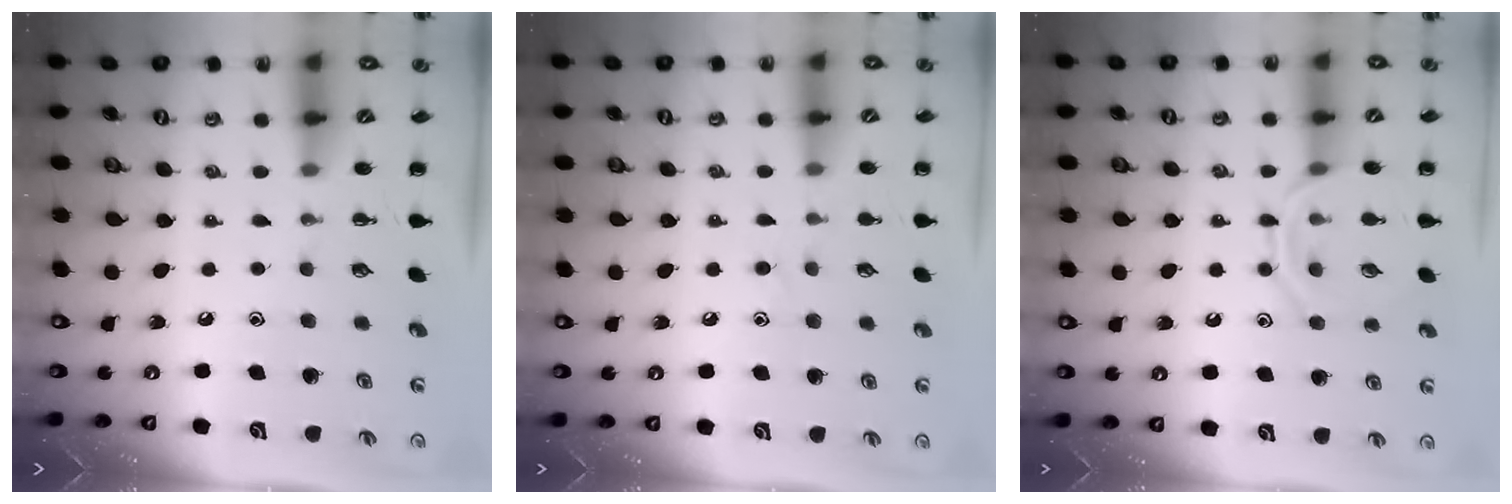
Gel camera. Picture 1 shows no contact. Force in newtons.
{"total": 7.2, "press": 6.8, "slide": 2.4}
{"total": 10.6, "press": 10.6, "slide": 0.7}